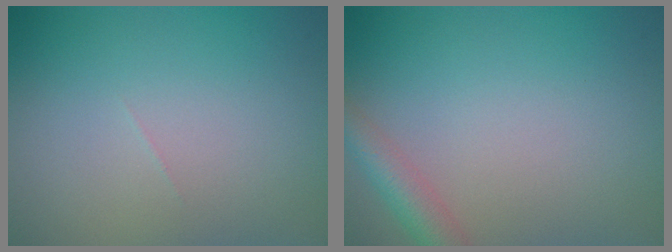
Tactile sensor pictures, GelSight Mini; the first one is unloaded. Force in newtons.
{"total": 3.0, "press": 3.0, "slide": 0.1}